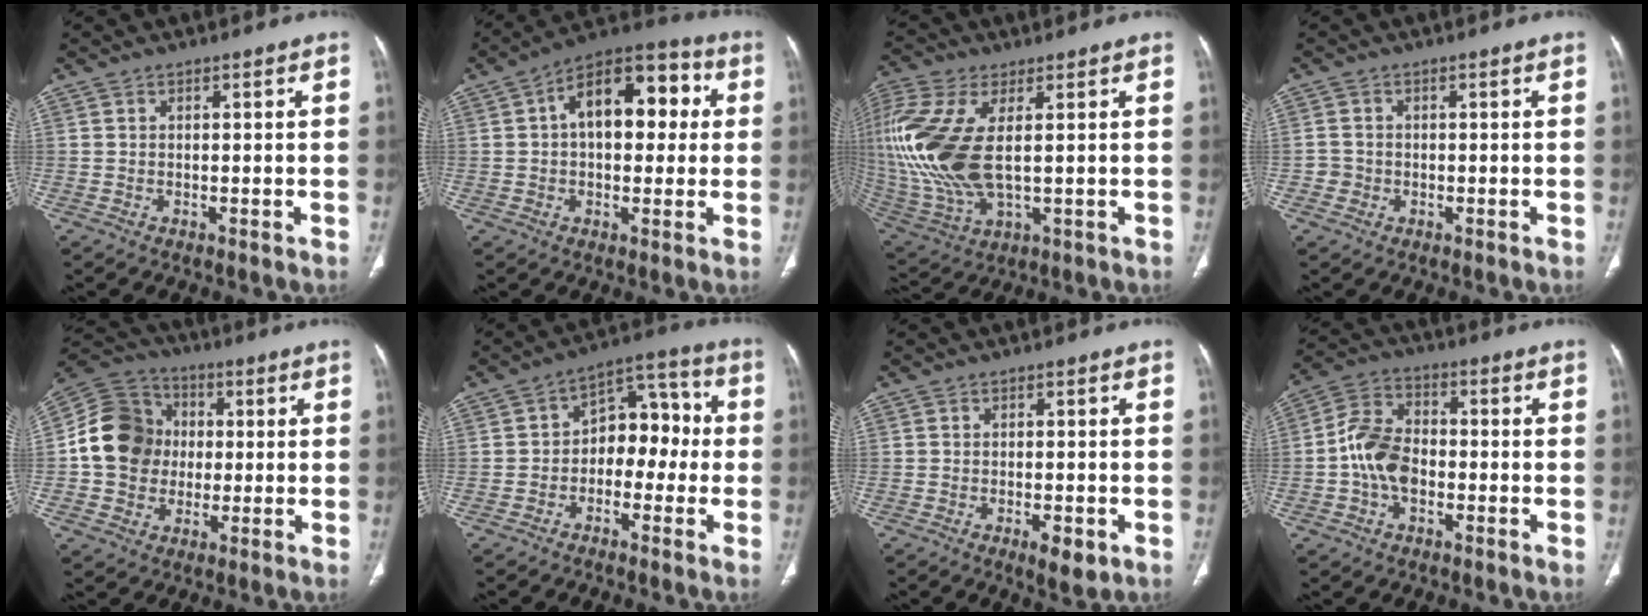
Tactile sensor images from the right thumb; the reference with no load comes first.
{"total": 16.0, "force": [2.9, 9.2, 12.7], "torque": [-0.151, 0.034, 0.035]}
{"total": 19.9, "force": [2.2, 9.5, 17.3], "torque": [-0.422, -0.014, 0.051]}
{"total": 2.1, "force": [-0.5, 2.0, 0.4], "torque": [0.003, 0.008, -0.012]}
{"total": 13.5, "force": [0.5, 12.1, 6.1], "torque": [-0.090, 0.022, 0.004]}
{"total": 10.4, "force": [-1.2, 7.1, 7.5], "torque": [-0.061, 0.045, -0.037]}
{"total": 4.3, "force": [-1.8, 1.6, 3.5], "torque": [-0.050, -0.001, -0.021]}
{"total": 9.7, "force": [-1.9, 6.6, 6.8], "torque": [-0.121, 0.030, -0.047]}